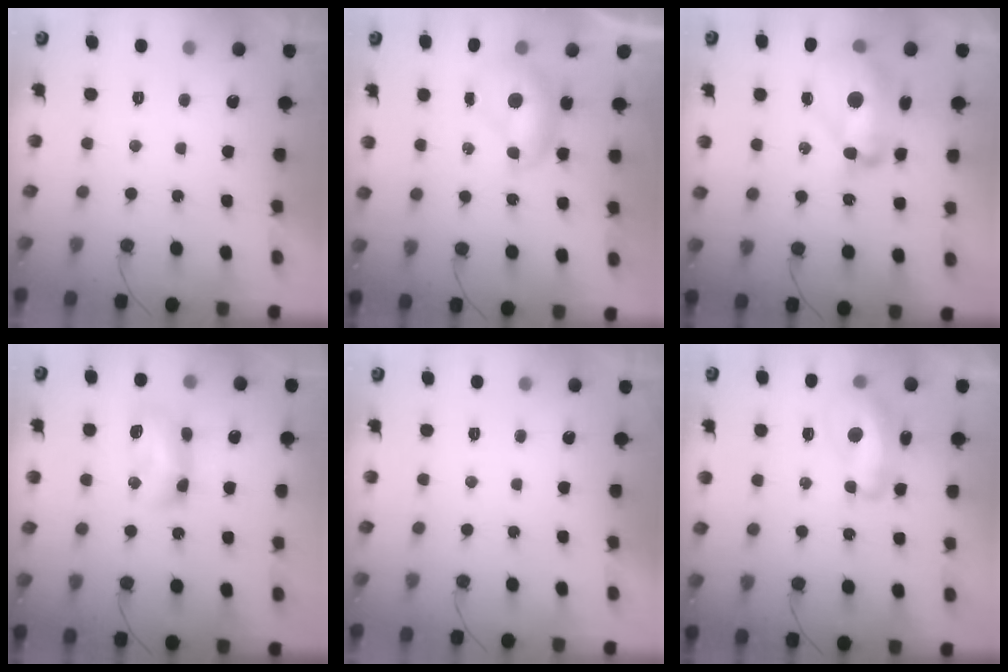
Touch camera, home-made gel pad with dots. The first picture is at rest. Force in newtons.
{"total": 7.3, "press": 7.3, "slide": 0.1}
{"total": 16.7, "press": 16.6, "slide": 1.8}
{"total": 10.5, "press": 10.5, "slide": 0.5}
{"total": 0.0}
{"total": 12.8, "press": 12.8, "slide": 1.1}